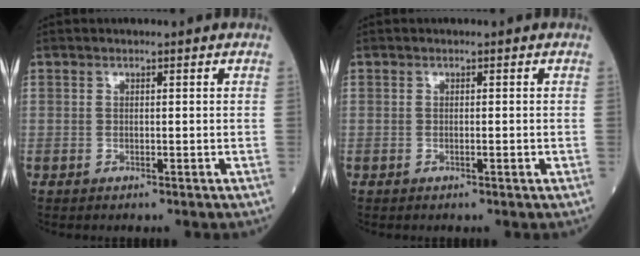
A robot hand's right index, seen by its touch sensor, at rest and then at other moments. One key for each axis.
{"total": 0.9, "fx": -0.2, "fy": 0.1, "fz": 0.9, "tx": -0.014, "ty": -0.002, "tz": -0.002}